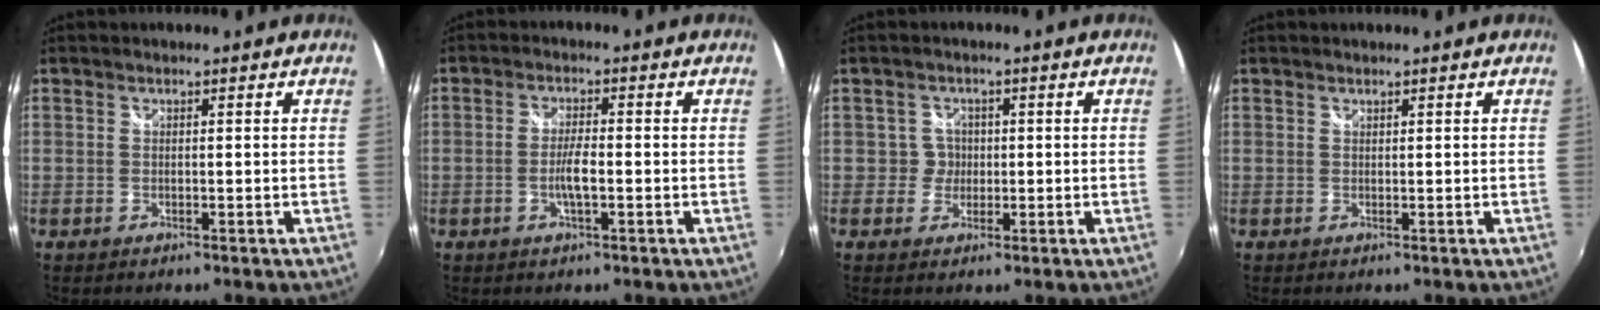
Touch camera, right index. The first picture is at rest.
{"total": 3.9, "force": [-1.2, 0.8, 3.7], "torque": [-0.073, -0.002, -0.022]}
{"total": 2.8, "force": [-0.3, 2.8, -0.2], "torque": [0.008, 0.011, -0.005]}
{"total": 0.0}